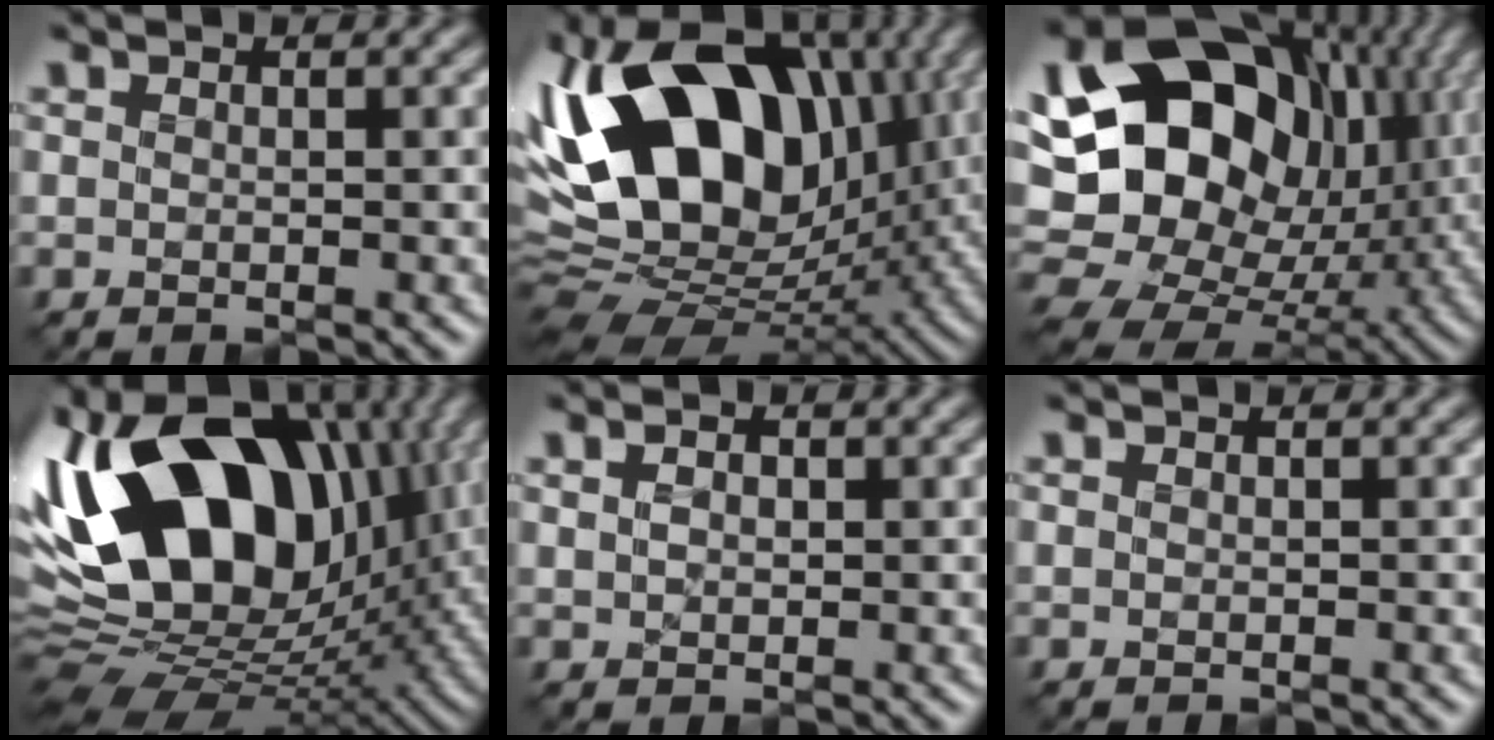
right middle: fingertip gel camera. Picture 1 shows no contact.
{"total": 17.2, "force": [3.0, 11.4, 12.6], "torque": [-0.230, 0.034, 0.022]}
{"total": 20.3, "force": [2.8, 15.3, 13.0], "torque": [-0.240, 0.002, 0.079]}
{"total": 19.3, "force": [3.6, 12.4, 14.2], "torque": [-0.278, 0.037, 0.037]}
{"total": 1.9, "force": [0.6, 1.3, 1.3], "torque": [-0.024, 0.012, -0.002]}
{"total": 0.0}